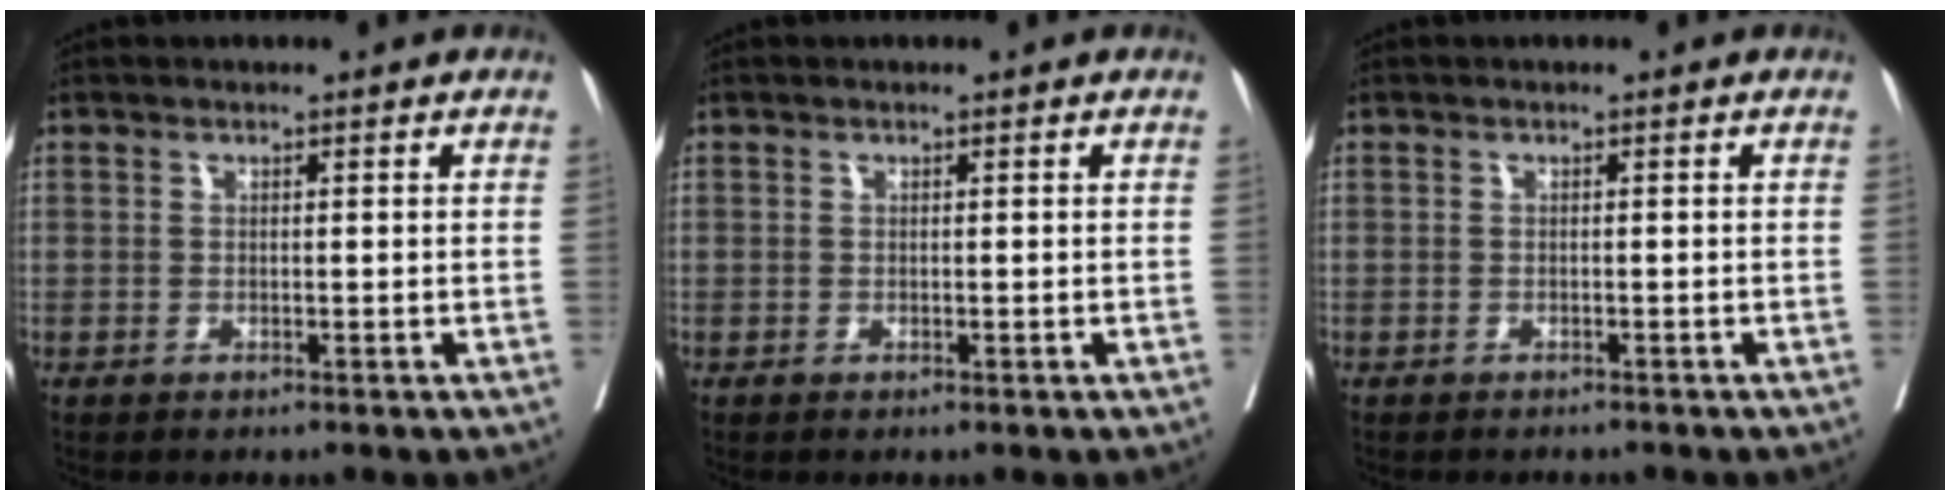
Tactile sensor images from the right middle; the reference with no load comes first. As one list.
[{"total": 0.0}, {"total": 2.3, "force": [-2.2, 0.6, 0.5], "torque": [-0.008, -0.003, -0.029]}]